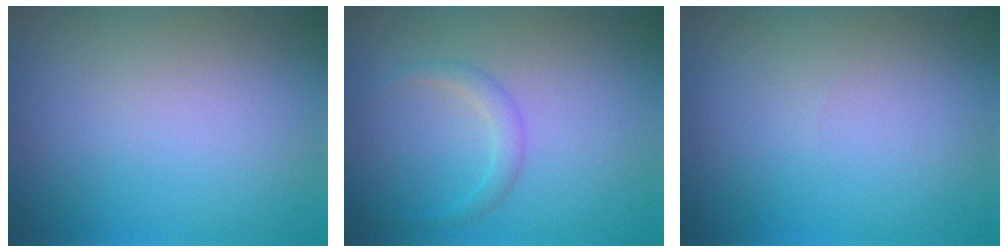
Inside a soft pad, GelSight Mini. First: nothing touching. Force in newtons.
{"total": 1.4, "press": 1.3, "slide": 0.1}
{"total": 0.0}